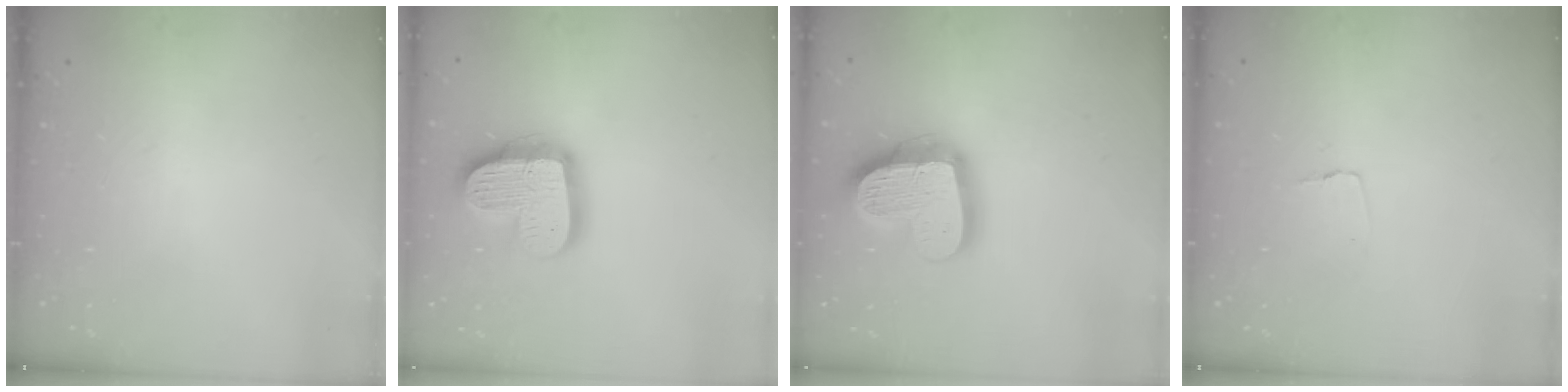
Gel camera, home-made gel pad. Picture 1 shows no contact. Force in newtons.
{"total": 18.7, "press": 18.7, "slide": 1.5}
{"total": 20.8, "press": 20.7, "slide": 1.9}
{"total": 2.6, "press": 2.6, "slide": 0.2}